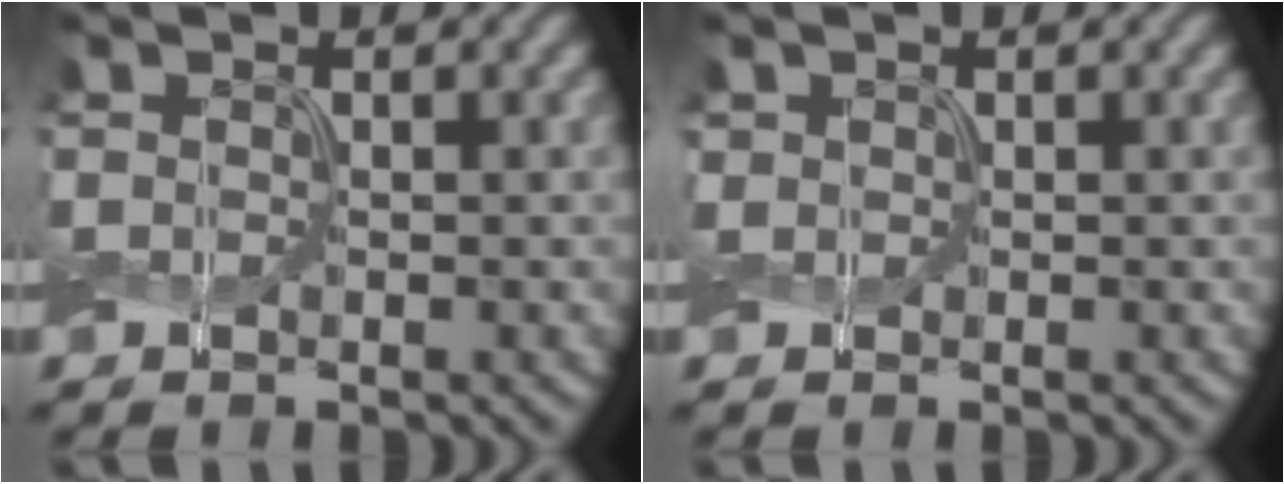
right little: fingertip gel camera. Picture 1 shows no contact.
{"total": 0.6, "force": [0.3, 0.5, 0.1], "torque": [-0.004, 0.001, 0.006]}